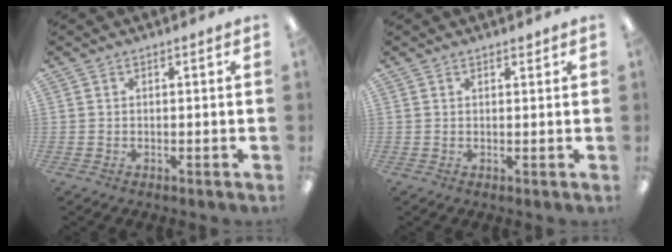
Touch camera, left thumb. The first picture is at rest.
{"total": 1.2, "force": [1.0, 0.4, 0.4], "torque": [0.000, -0.003, 0.017]}